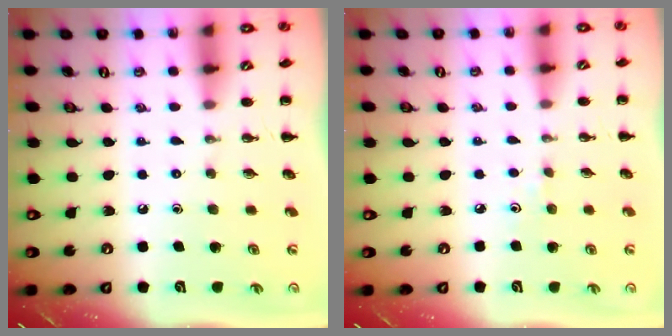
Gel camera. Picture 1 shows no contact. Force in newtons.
{"total": 2.9, "press": 2.7, "slide": 0.9}